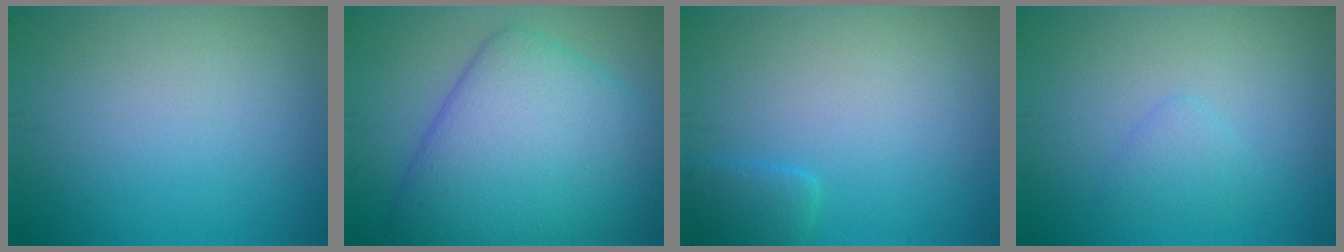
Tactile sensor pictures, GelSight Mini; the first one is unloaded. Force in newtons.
{"total": 11.2, "press": 11.2, "slide": 0.2}
{"total": 1.9, "press": 1.9, "slide": 0.3}
{"total": 1.4, "press": 1.4, "slide": 0.1}